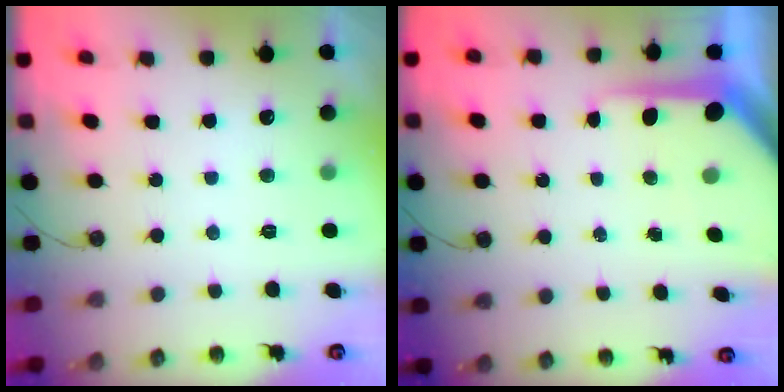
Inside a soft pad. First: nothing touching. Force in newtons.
{"total": 8.8, "press": 8.7, "slide": 0.9}